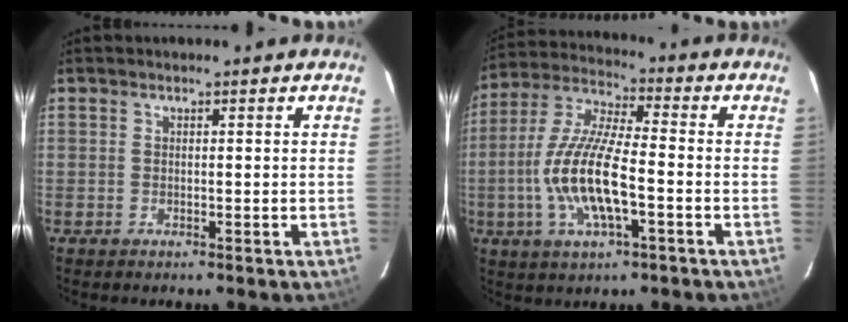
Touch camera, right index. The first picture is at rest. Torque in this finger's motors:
{"motor_torque": [1.24, -0.90, 1.05, 0.21]}